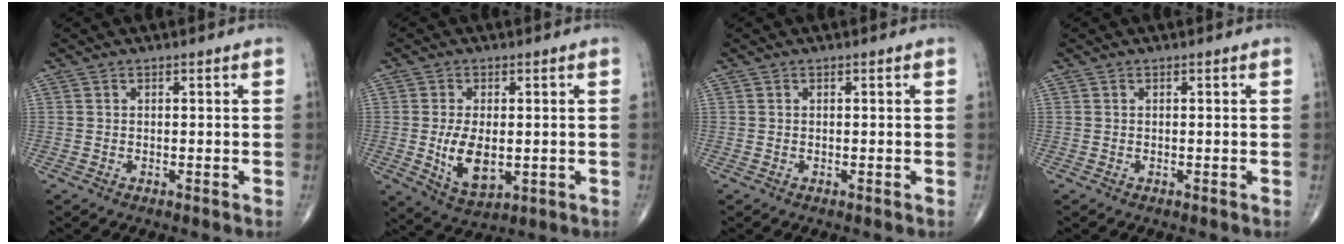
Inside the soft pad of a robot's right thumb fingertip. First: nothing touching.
{"total": 8.5, "force": [-0.7, 4.7, 7.0], "torque": [-0.120, -0.014, -0.001]}
{"total": 0.0}
{"total": 0.0}